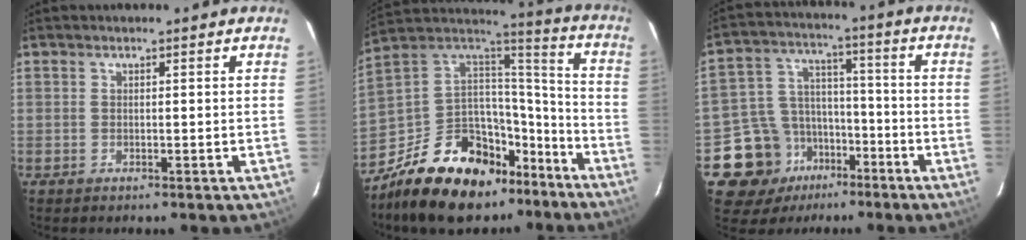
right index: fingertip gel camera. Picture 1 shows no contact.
{"total": 24.7, "force": [-15.9, 13.5, 13.1], "torque": [-0.262, 0.033, -0.239]}
{"total": 13.0, "force": [-7.5, 9.8, 4.0], "torque": [-0.105, 0.038, -0.113]}